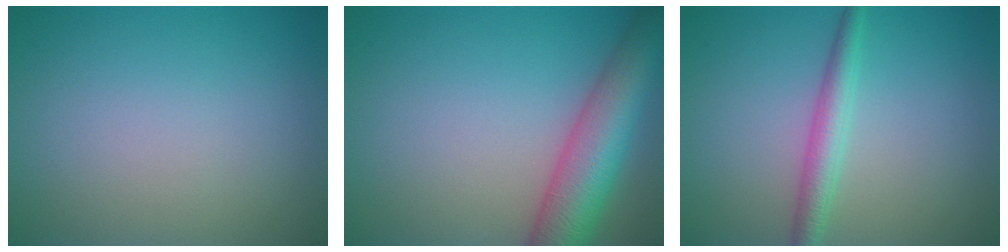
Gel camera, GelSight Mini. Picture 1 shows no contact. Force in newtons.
{"total": 7.9, "press": 7.9, "slide": 0.4}
{"total": 2.7, "press": 2.7, "slide": 0.0}